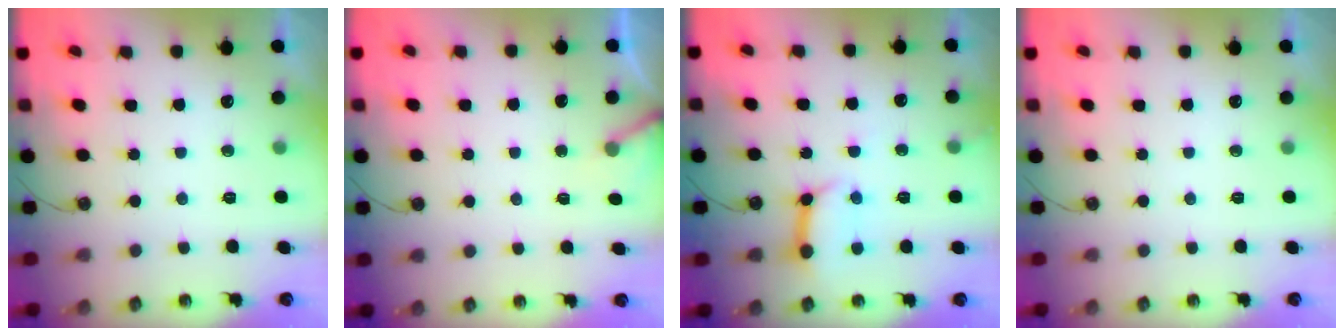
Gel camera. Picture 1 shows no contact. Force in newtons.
{"total": 4.2, "press": 4.2, "slide": 0.4}
{"total": 11.1, "press": 11.0, "slide": 1.0}
{"total": 0.0}